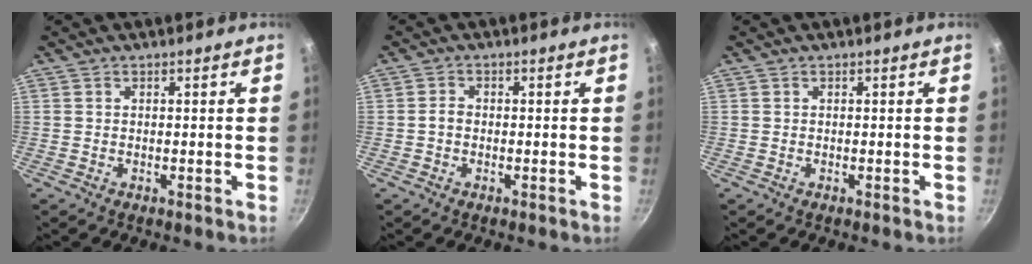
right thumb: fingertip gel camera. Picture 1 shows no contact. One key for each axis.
{"total": 1.6, "fx": -0.4, "fy": 1.2, "fz": 1.0, "tx": -0.016, "ty": 0.011, "tz": -0.007}
{"total": 0.0}